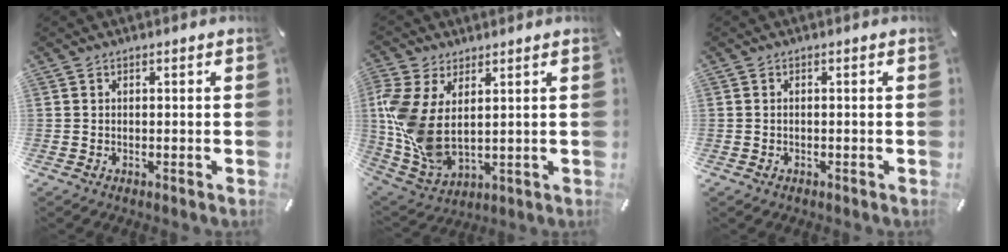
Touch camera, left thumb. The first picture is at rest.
{"total": 11.0, "force": [2.3, 6.9, 8.2], "torque": [-0.199, -0.023, 0.048]}
{"total": 0.9, "force": [-0.3, 0.5, 0.7], "torque": [-0.014, 0.001, -0.007]}